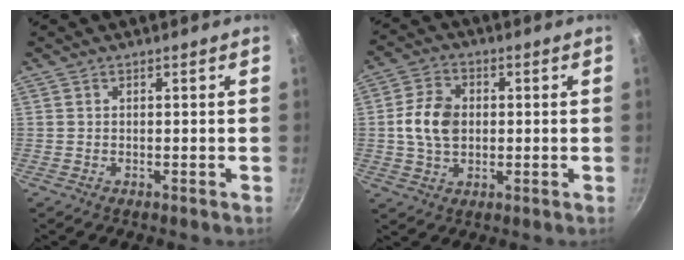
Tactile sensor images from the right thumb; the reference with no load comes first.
{"total": 8.7, "force": [0.3, 6.3, 6.1], "torque": [-0.102, 0.012, -0.001]}